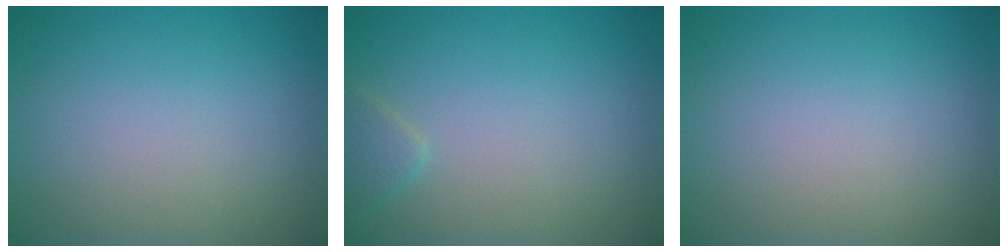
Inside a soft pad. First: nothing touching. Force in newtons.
{"total": 1.3, "press": 1.3, "slide": 0.1}
{"total": 0.0}